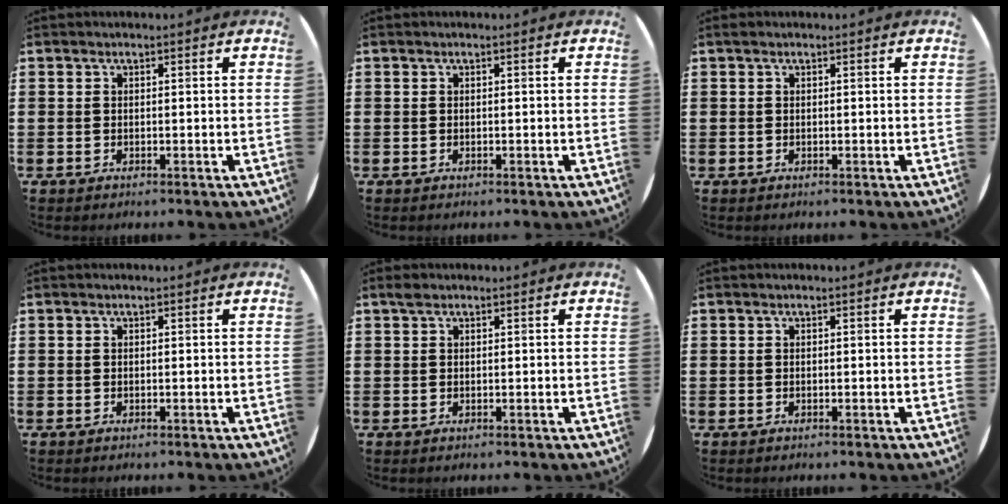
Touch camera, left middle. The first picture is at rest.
{"total": 0.0}
{"total": 0.0}
{"total": 0.0}
{"total": 0.9, "force": [0.7, 0.5, 0.3], "torque": [-0.001, 0.000, 0.011]}
{"total": 0.0}